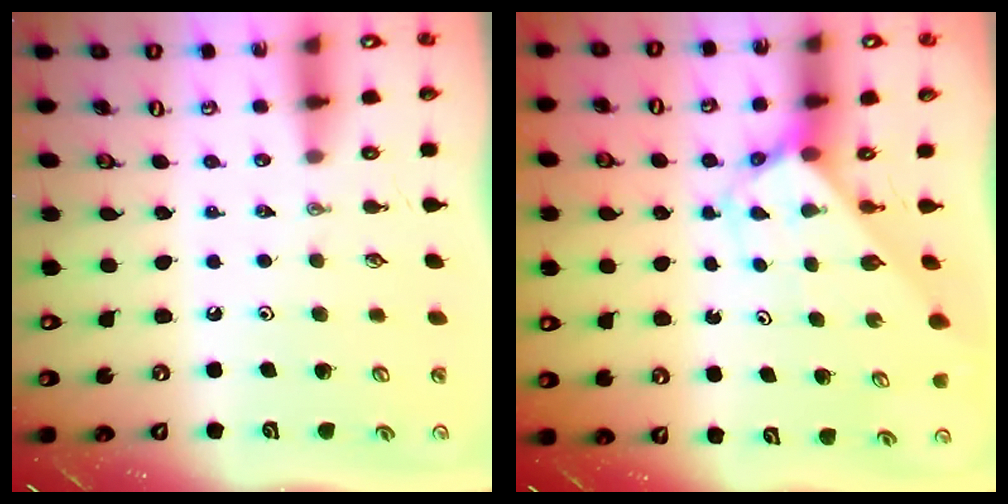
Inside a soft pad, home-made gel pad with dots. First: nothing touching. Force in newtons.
{"total": 2.9, "press": 2.9, "slide": 0.3}